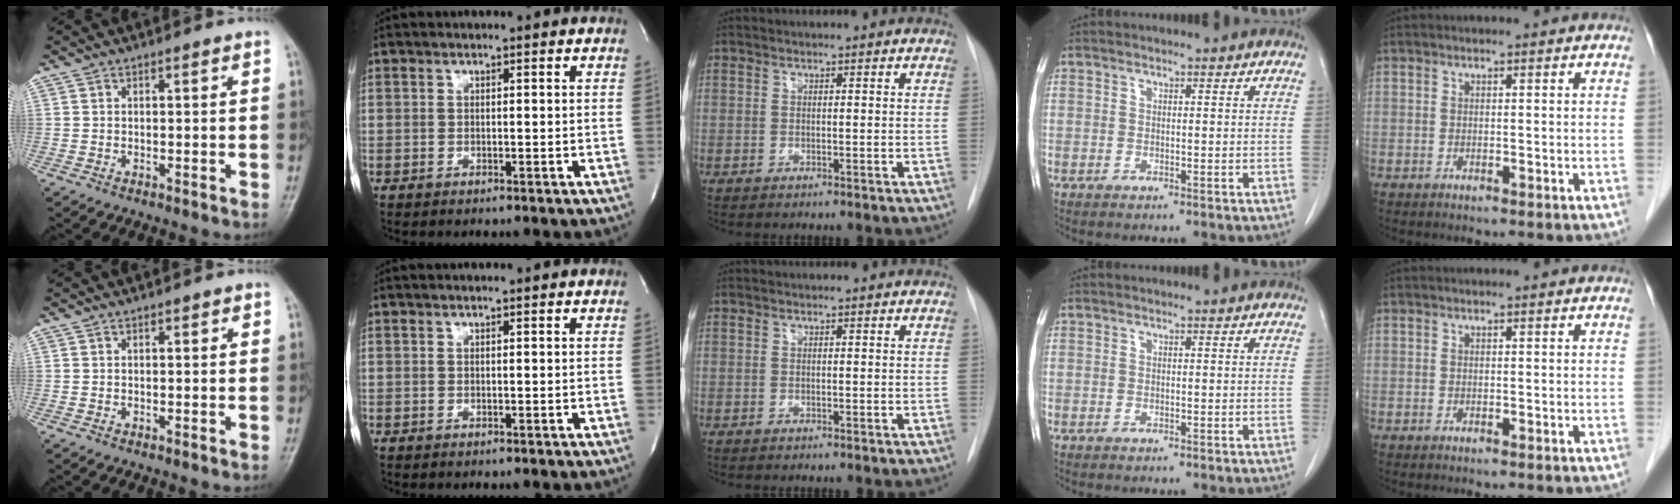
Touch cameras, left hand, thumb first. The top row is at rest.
{"index": {"total": 0.7, "force": [0.7, 0.0, 0.2], "torque": [-0.009, 0.003, 0.009]}}